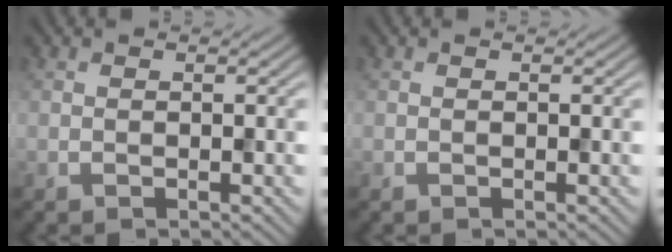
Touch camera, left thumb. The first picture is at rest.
{"total": 0.0}